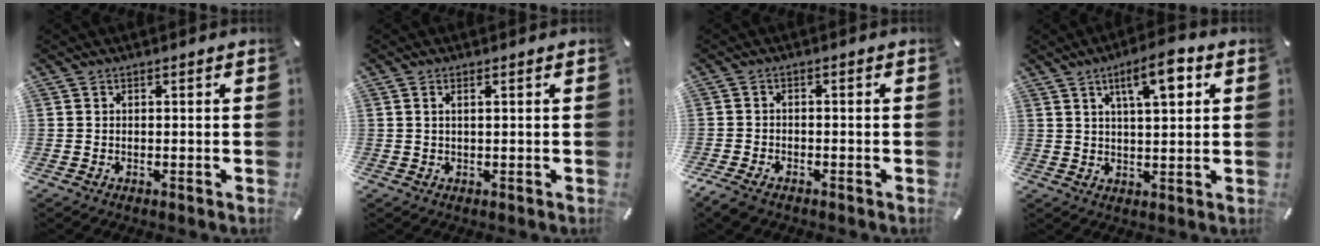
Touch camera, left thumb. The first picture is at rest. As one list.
[{"total": 1.2, "force": [0.4, 0.1, 1.2], "torque": [-0.023, 0.000, 0.006]}, {"total": 3.1, "force": [-2.3, 1.6, 1.4], "torque": [-0.043, 0.004, -0.049]}, {"total": 9.5, "force": [4.1, 3.3, 7.9], "torque": [-0.120, -0.008, 0.063]}]